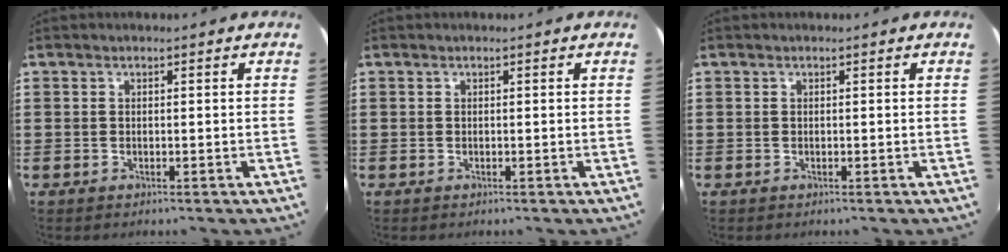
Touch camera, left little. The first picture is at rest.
{"total": 0.0}
{"total": 0.0}